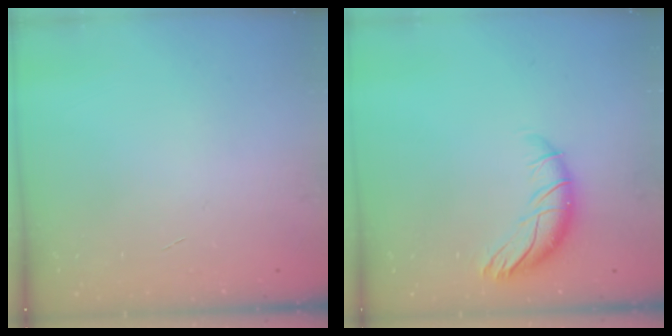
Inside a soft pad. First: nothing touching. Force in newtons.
{"total": 9.5, "press": 9.4, "slide": 0.8}